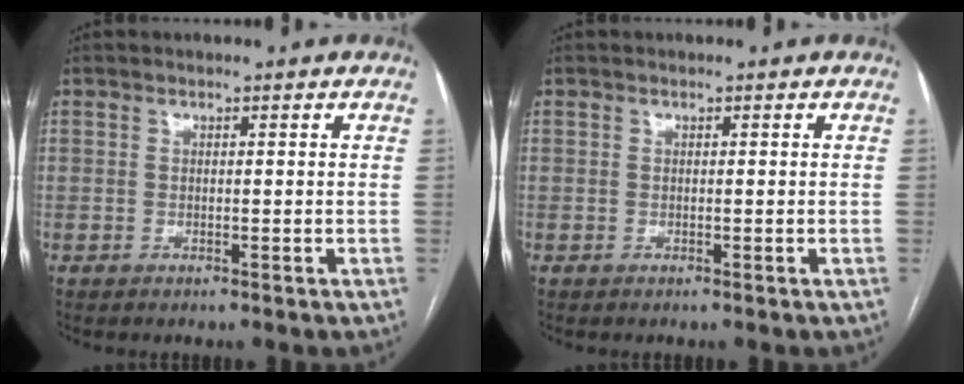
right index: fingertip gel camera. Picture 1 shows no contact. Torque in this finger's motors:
{"motor_torque": [0.01, 0.00, 0.00, 0.00]}